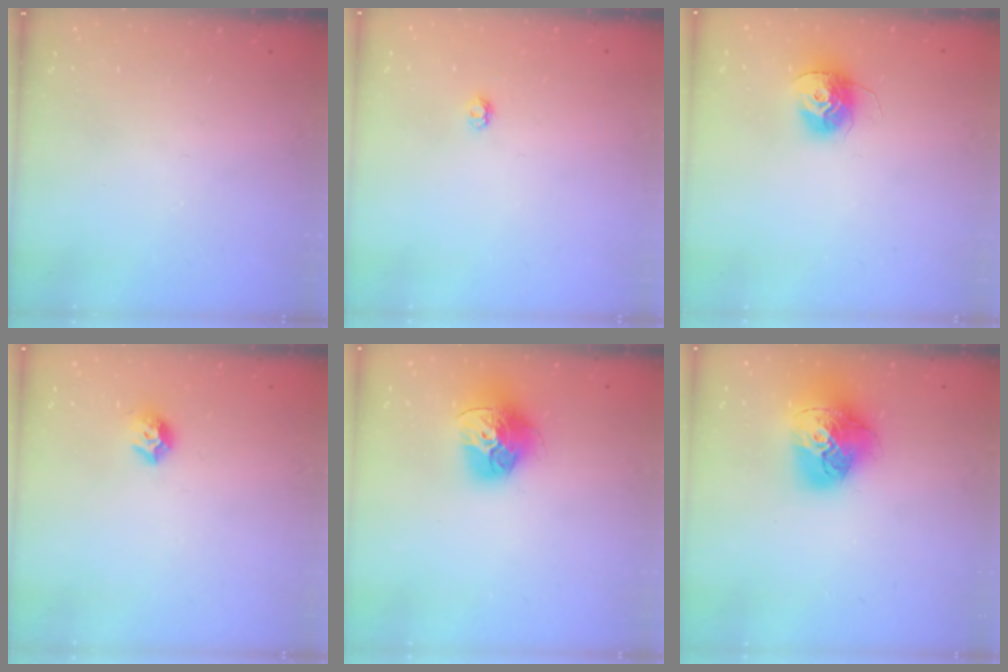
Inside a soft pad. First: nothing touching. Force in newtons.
{"total": 2.9, "press": 2.9, "slide": 0.4}
{"total": 12.3, "press": 12.3, "slide": 1.0}
{"total": 7.9, "press": 7.9, "slide": 0.7}
{"total": 16.0, "press": 15.9, "slide": 1.7}
{"total": 17.5, "press": 17.4, "slide": 2.0}